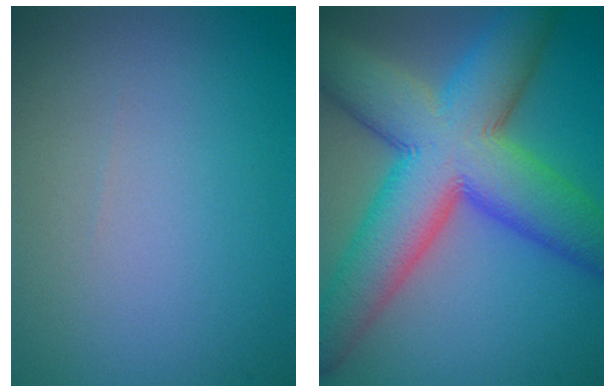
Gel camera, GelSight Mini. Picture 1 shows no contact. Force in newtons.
{"total": 13.3, "press": 13.2, "slide": 0.6}